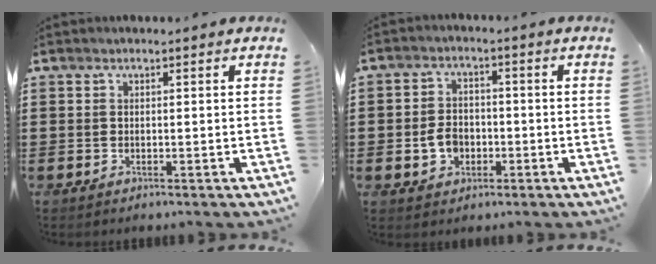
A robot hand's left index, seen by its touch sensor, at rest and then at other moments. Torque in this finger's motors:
{"motor_torque": [0.37, 0.11, 0.25, 0.08]}